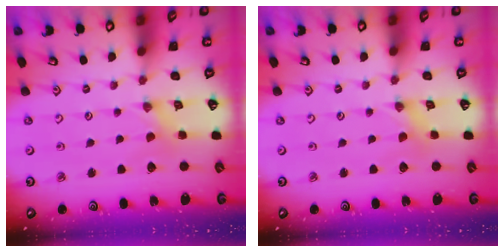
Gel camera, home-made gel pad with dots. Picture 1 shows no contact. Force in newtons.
{"total": 0.0}